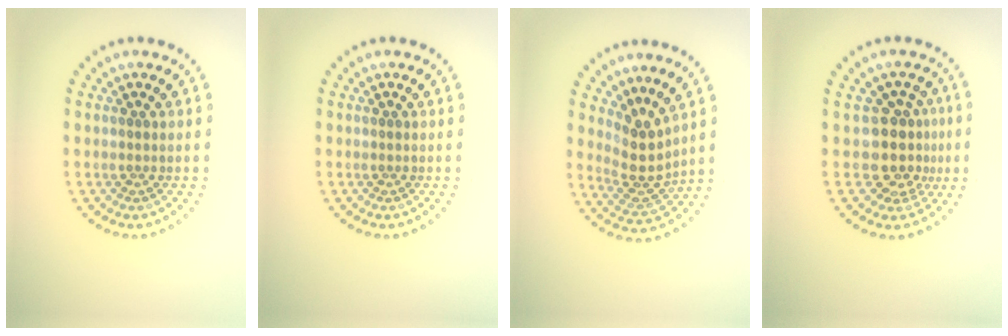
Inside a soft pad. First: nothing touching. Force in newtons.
{"total": 0.0}
{"total": 3.4, "press": 2.3, "slide": 2.4}
{"total": 3.7, "press": 2.9, "slide": 2.4}